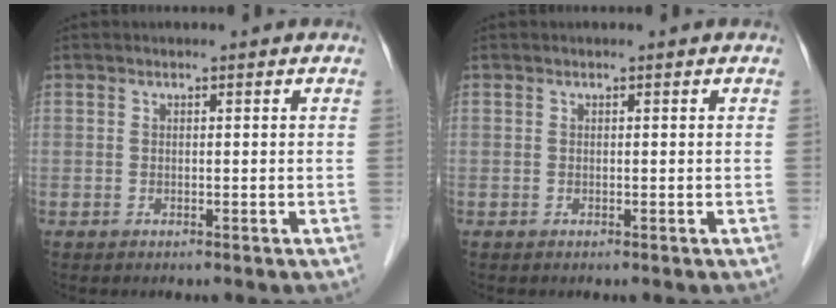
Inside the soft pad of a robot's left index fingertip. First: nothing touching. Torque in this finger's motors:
{"motor_torque": [0.01, 0.00, -0.03, -0.01]}